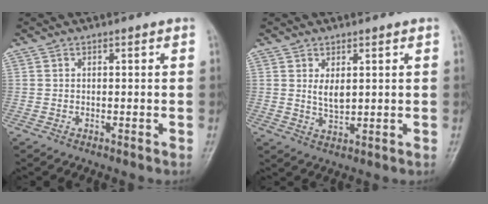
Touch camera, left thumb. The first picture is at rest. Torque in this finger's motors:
{"motor_torque": [0.08, 0.13, 0.27, -0.12, 0.05]}